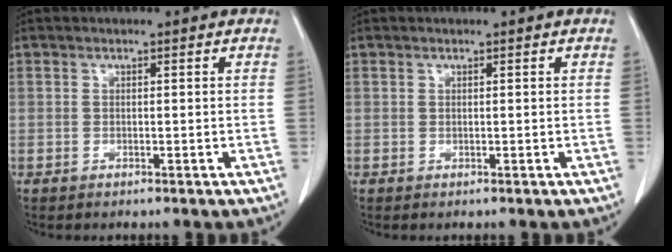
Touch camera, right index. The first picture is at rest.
{"total": 0.0}